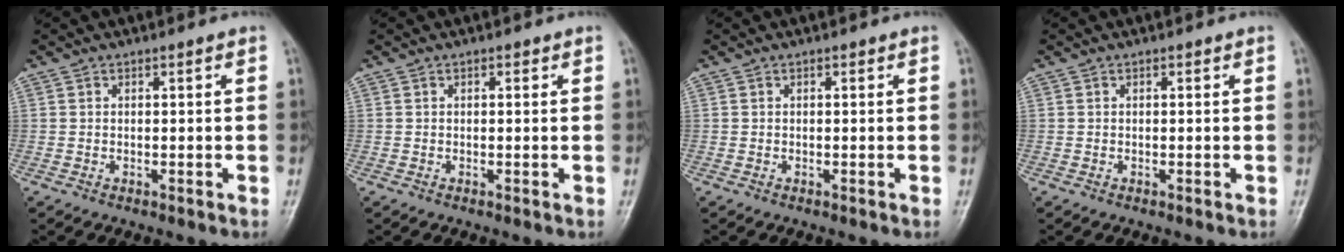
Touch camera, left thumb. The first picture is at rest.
{"total": 0.6, "force": [0.3, 0.4, 0.3], "torque": [0.001, 0.000, 0.001]}
{"total": 0.0}
{"total": 0.0}